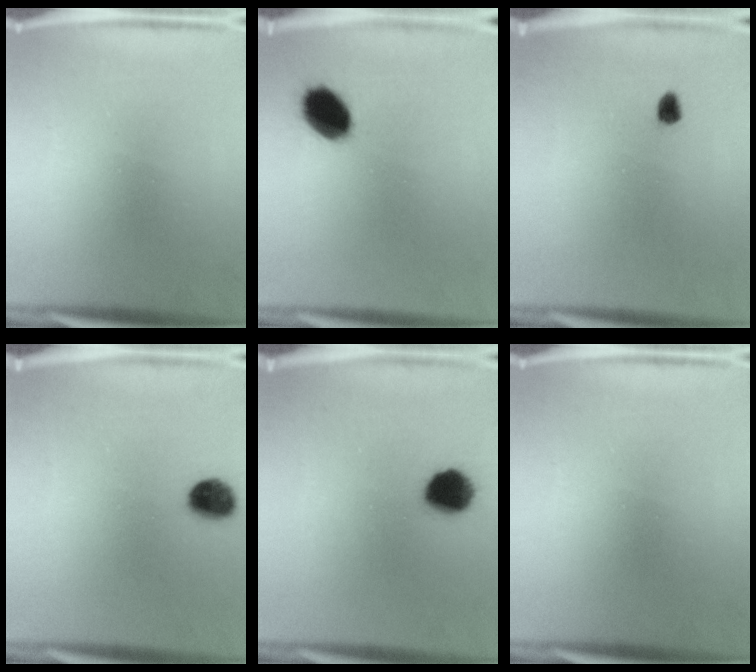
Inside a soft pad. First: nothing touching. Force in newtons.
{"total": 8.8}
{"total": 1.5}
{"total": 6.3}
{"total": 8.7}
{"total": 0.0}